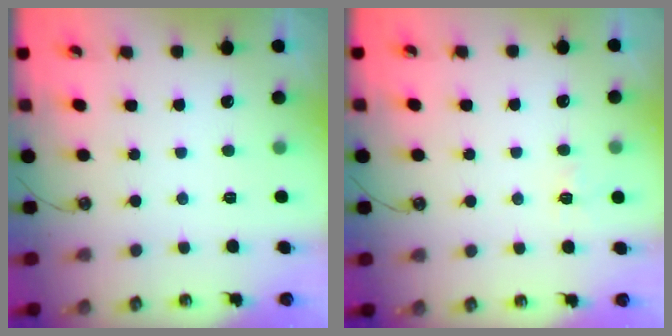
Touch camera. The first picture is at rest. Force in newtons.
{"total": 5.9, "press": 5.9, "slide": 0.6}